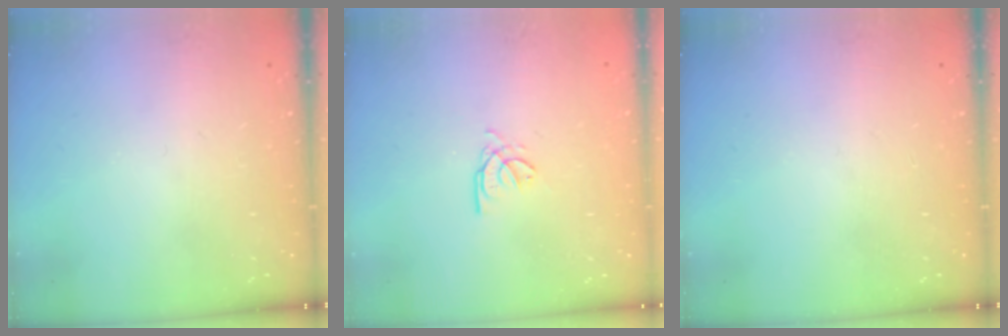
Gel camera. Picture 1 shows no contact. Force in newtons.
{"total": 2.6, "press": 2.6, "slide": 0.3}
{"total": 0.0}